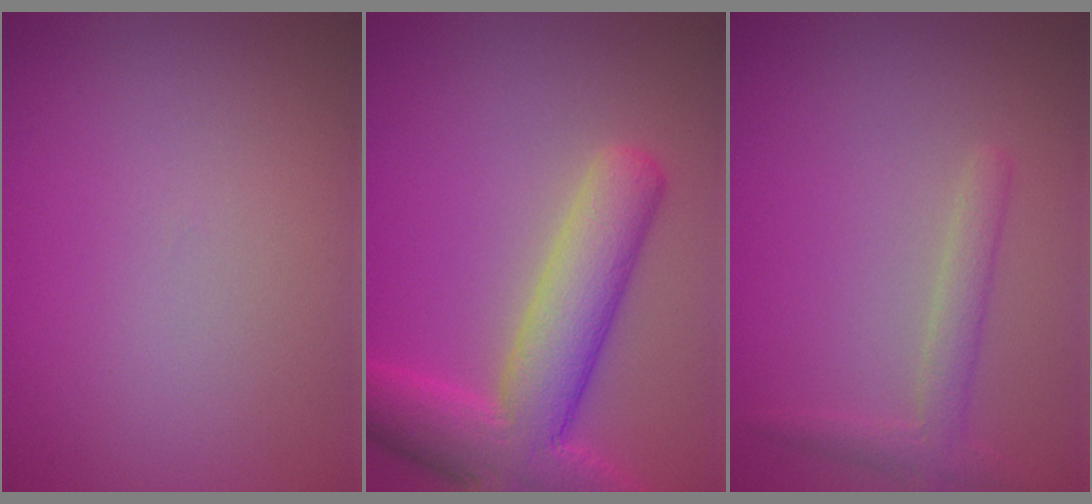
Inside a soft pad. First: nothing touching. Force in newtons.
{"total": 8.5, "press": 8.5, "slide": 0.5}
{"total": 2.1, "press": 2.1, "slide": 0.0}